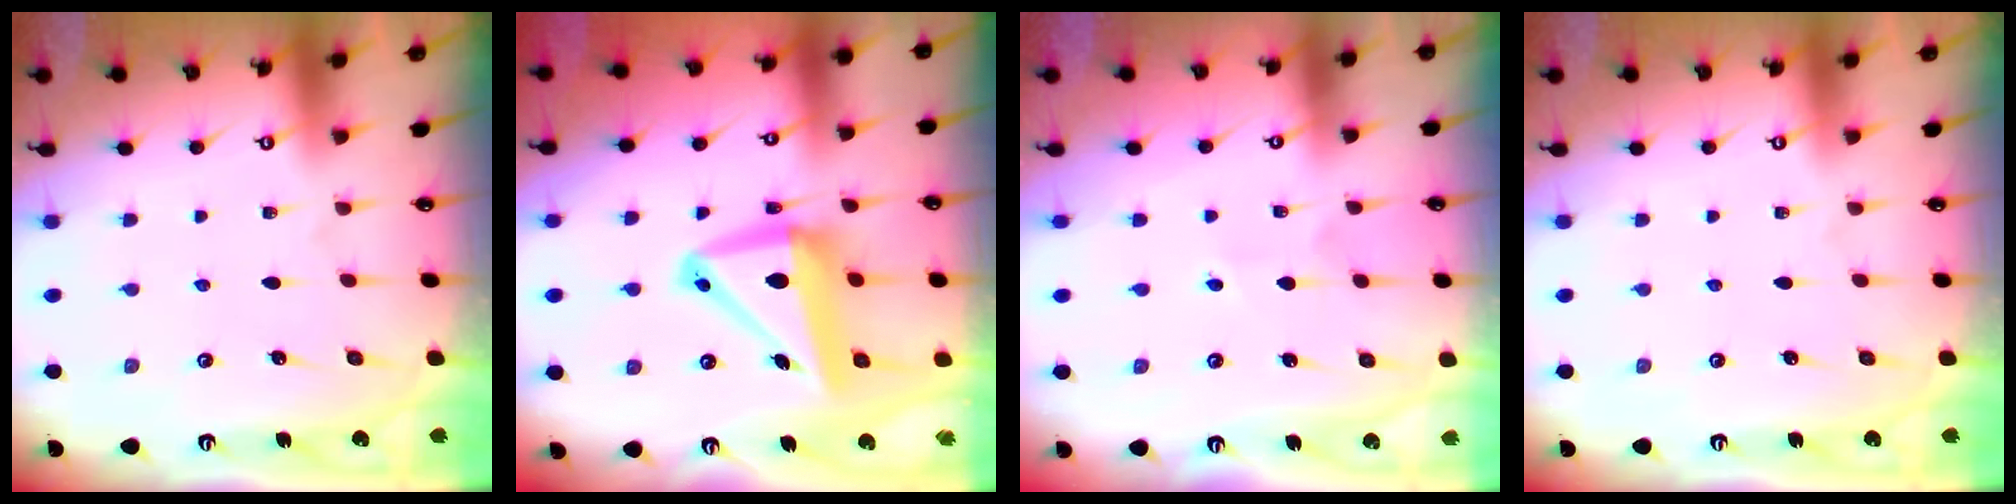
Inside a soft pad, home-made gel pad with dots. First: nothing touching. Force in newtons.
{"total": 13.7, "press": 13.5, "slide": 2.4}
{"total": 2.9, "press": 2.8, "slide": 0.4}
{"total": 0.0}